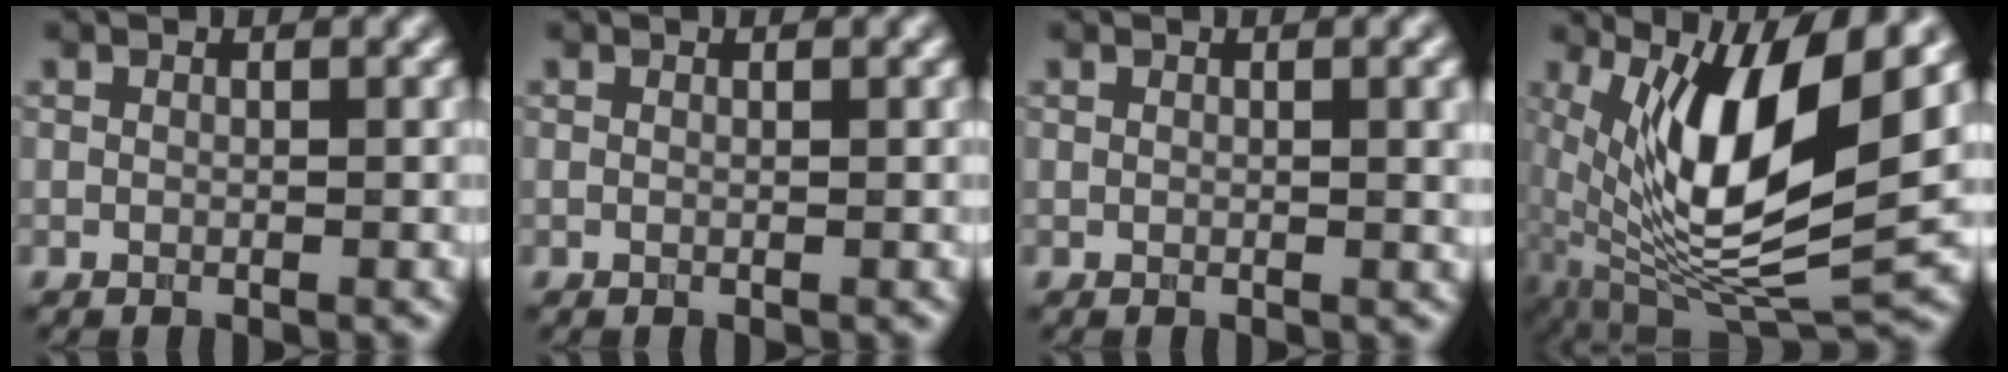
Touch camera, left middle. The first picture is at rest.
{"total": 0.0}
{"total": 2.1, "force": [0.5, 0.7, 1.9], "torque": [-0.016, 0.006, 0.012]}
{"total": 11.2, "force": [2.3, 3.5, 10.4], "torque": [-0.200, -0.014, 0.063]}